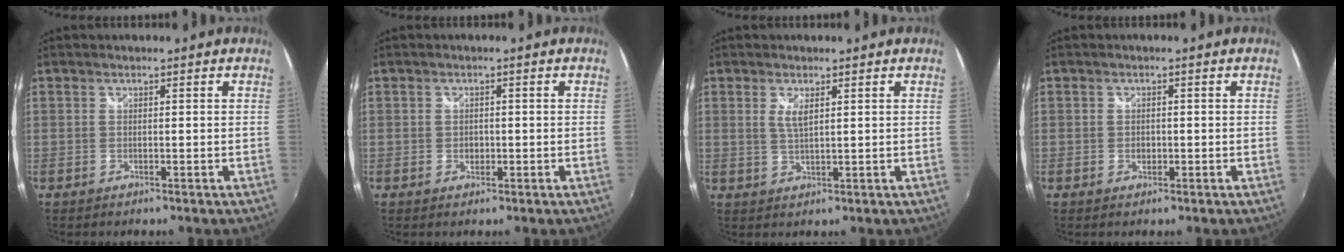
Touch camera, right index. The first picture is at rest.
{"total": 1.5, "force": [-0.4, 1.3, 0.7], "torque": [-0.010, 0.000, -0.007]}
{"total": 2.8, "force": [1.0, 0.8, 2.4], "torque": [-0.046, -0.003, 0.017]}
{"total": 1.3, "force": [-0.4, 1.1, 0.6], "torque": [-0.010, 0.000, -0.007]}